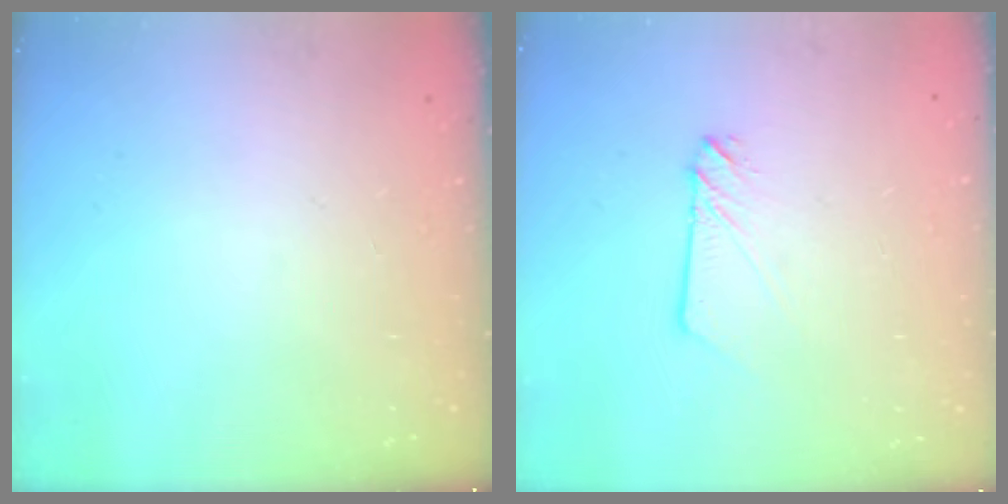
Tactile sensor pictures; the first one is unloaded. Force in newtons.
{"total": 2.9, "press": 2.9, "slide": 0.4}